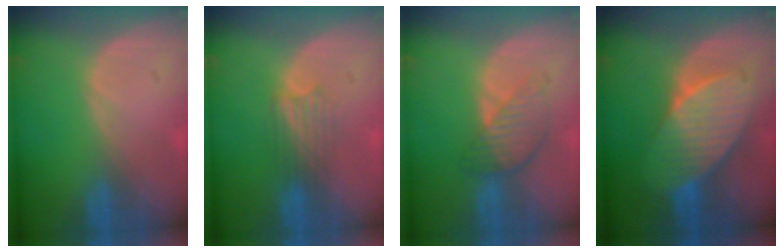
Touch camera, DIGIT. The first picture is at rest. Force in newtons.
{"total": 3.2, "press": 2.9, "slide": 1.4}
{"total": 4.6, "press": 4.2, "slide": 2.0}
{"total": 8.2, "press": 8.2, "slide": 0.3}